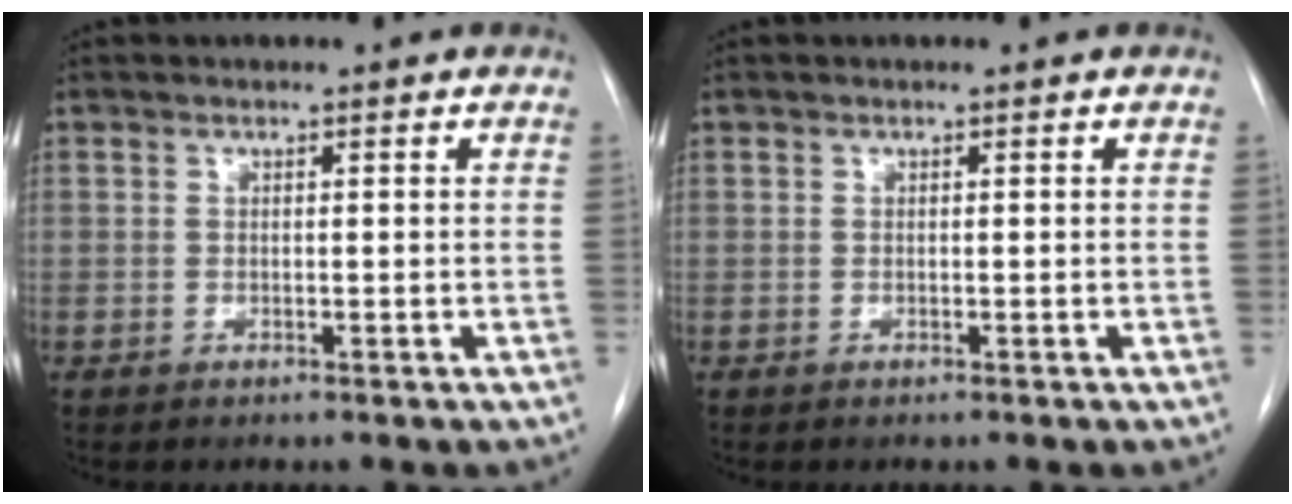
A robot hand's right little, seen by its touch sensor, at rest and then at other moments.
{"total": 0.0}